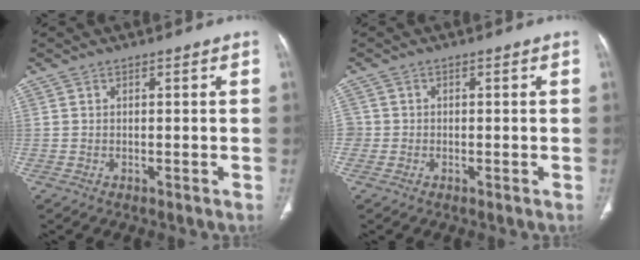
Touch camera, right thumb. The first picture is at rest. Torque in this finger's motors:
{"motor_torque": [-0.03, -0.16, 0.53, -0.07, 0.01]}